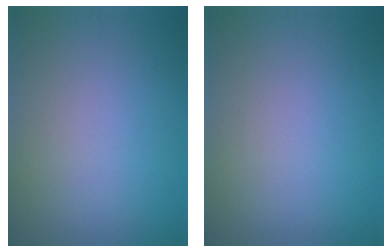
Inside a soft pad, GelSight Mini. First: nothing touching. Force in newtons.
{"total": 0.0}